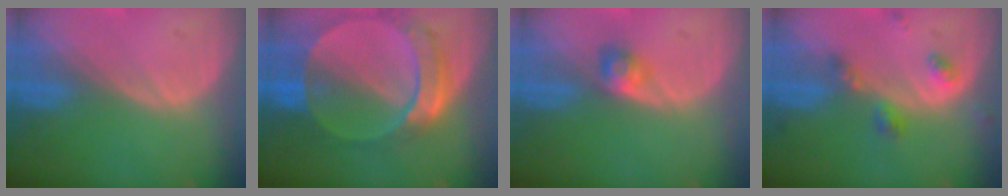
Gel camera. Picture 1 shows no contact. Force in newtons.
{"total": 9.7, "press": 8.3, "slide": 5.0}
{"total": 2.4, "press": 2.3, "slide": 0.7}
{"total": 3.9, "press": 3.9, "slide": 0.7}